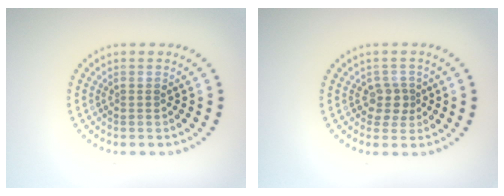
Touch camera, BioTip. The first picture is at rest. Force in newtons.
{"total": 1.9, "press": 1.6, "slide": 1.0}